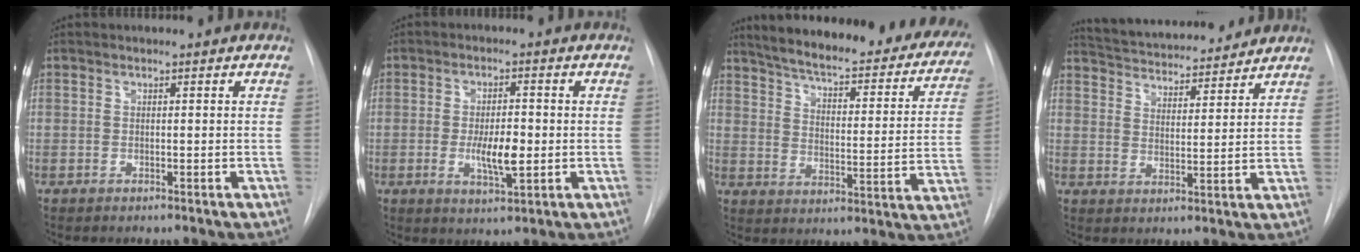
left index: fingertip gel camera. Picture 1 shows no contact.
{"total": 5.9, "force": [-1.5, 1.7, 5.4], "torque": [-0.098, -0.013, -0.021]}
{"total": 29.9, "force": [25.7, 6.9, 13.6], "torque": [-0.203, -0.060, 0.309]}
{"total": 16.0, "force": [14.8, 3.1, 5.2], "torque": [-0.088, 0.015, 0.220]}